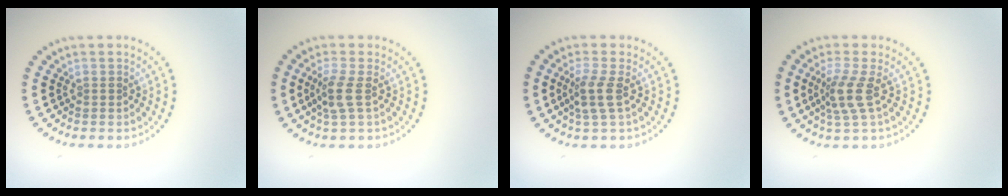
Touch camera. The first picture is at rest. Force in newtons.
{"total": 2.3, "press": 2.0, "slide": 1.1}
{"total": 2.4, "press": 1.9, "slide": 1.5}
{"total": 2.8, "press": 2.1, "slide": 1.8}